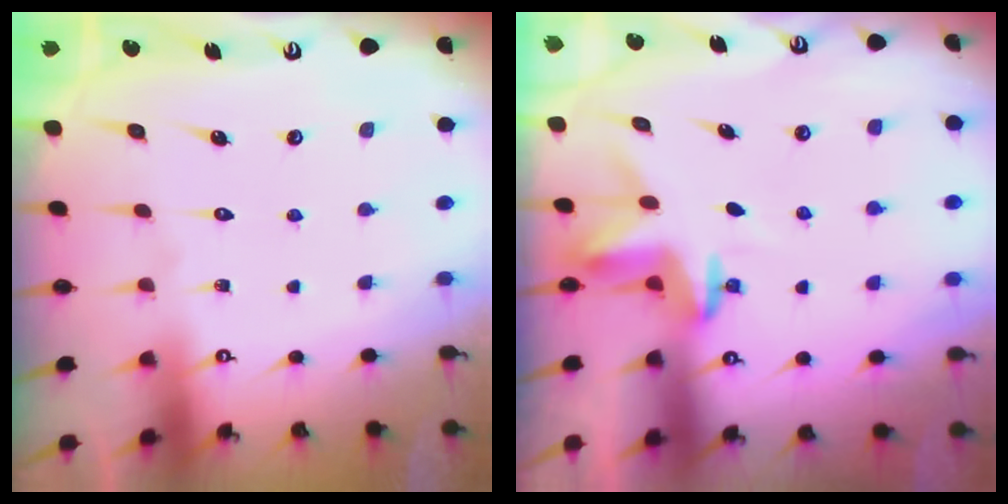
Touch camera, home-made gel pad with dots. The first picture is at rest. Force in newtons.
{"total": 3.5, "press": 3.5, "slide": 0.3}